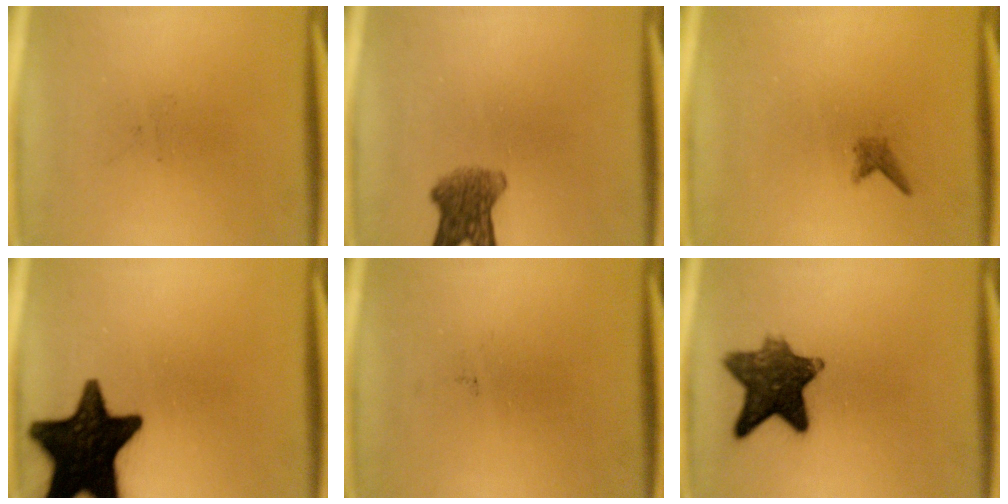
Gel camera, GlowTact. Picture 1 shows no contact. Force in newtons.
{"total": 5.8}
{"total": 1.0}
{"total": 18.2}
{"total": 0.0}
{"total": 10.4}